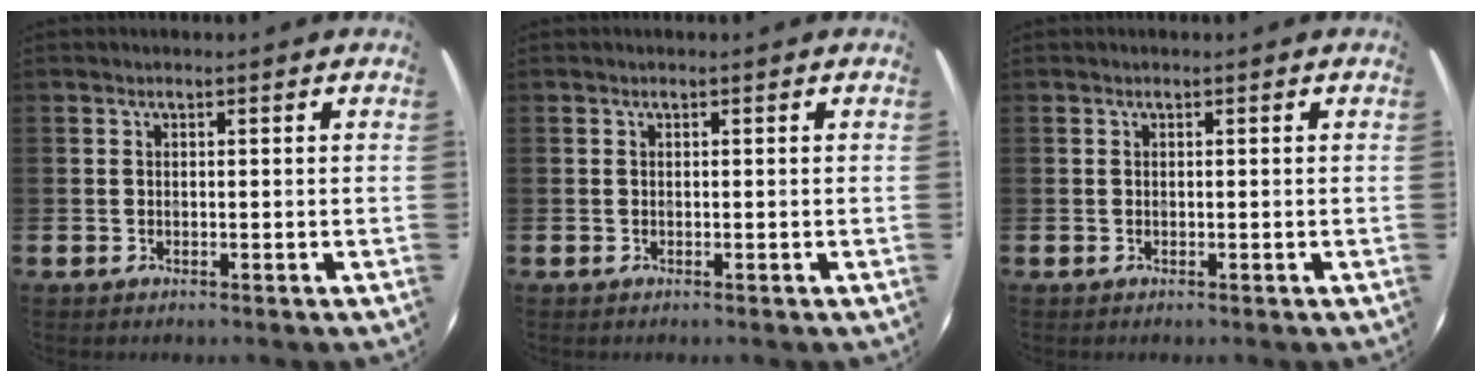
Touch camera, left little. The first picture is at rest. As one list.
[{"total": 0.0}, {"total": 0.0}]